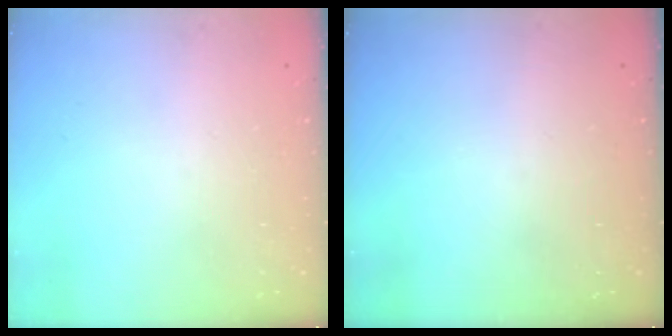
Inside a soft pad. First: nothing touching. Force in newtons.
{"total": 0.0}